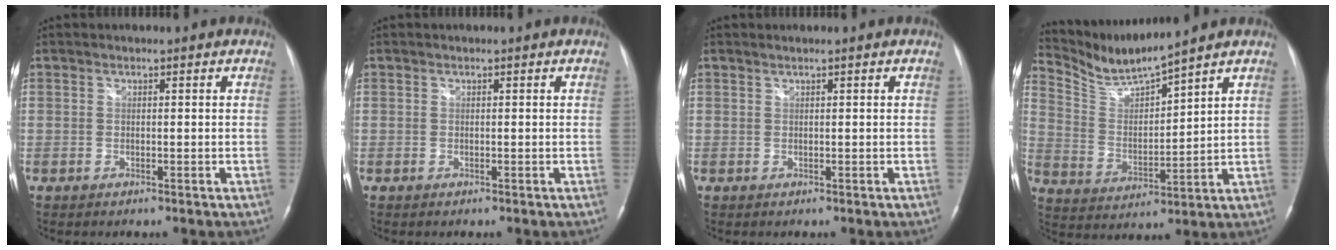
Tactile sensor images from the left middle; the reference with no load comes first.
{"total": 0.0}
{"total": 0.5, "force": [0.4, -0.1, 0.3], "torque": [-0.011, 0.005, 0.014]}
{"total": 8.4, "force": [8.1, -1.4, 1.9], "torque": [-0.054, -0.006, 0.173]}